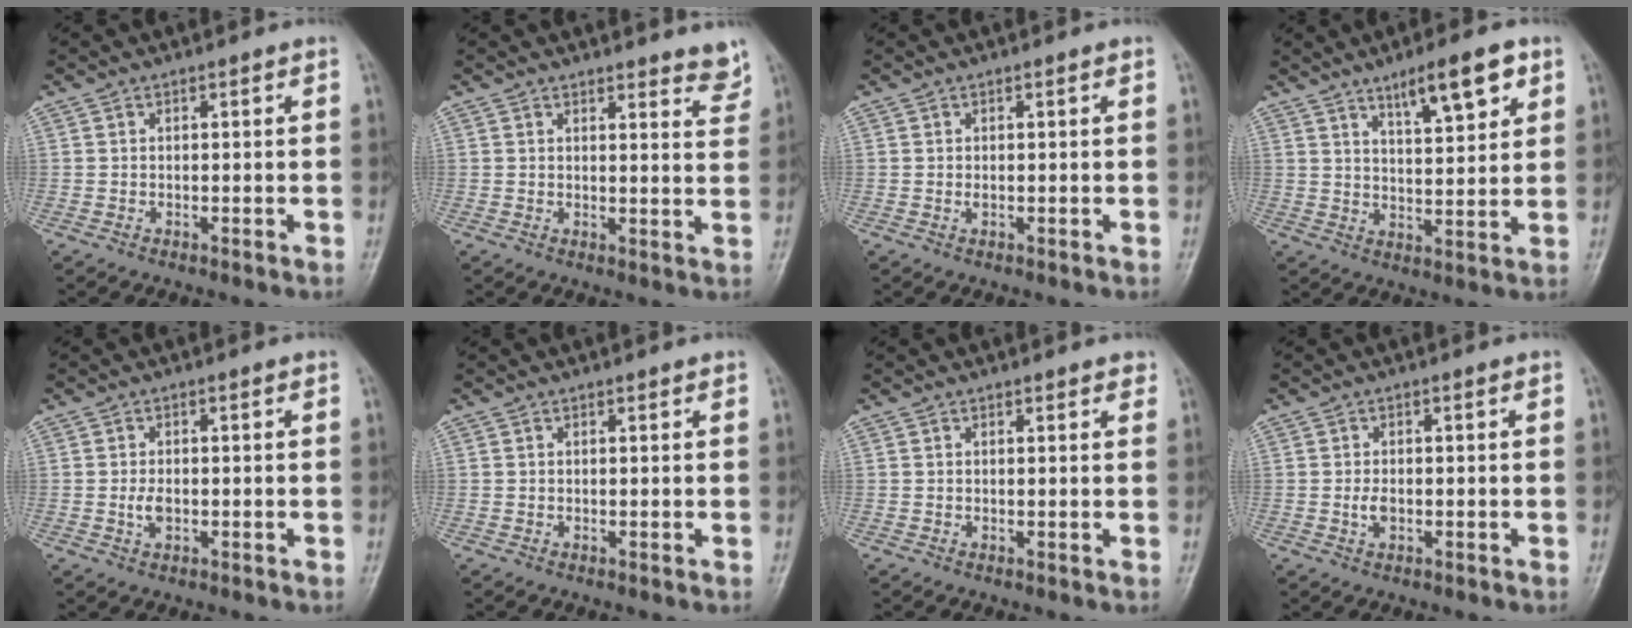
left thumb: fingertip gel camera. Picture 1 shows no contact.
{"total": 4.6, "force": [4.1, 1.1, 1.8], "torque": [-0.004, -0.031, 0.041]}
{"total": 0.8, "force": [0.1, 0.3, 0.7], "torque": [-0.014, 0.002, 0.005]}
{"total": 9.6, "force": [5.6, 2.5, 7.3], "torque": [-0.102, -0.029, 0.092]}
{"total": 2.3, "force": [-0.3, 1.3, 1.9], "torque": [-0.038, -0.002, -0.006]}
{"total": 0.7, "force": [0.5, 0.2, 0.3], "torque": [-0.006, -0.001, 0.006]}
{"total": 1.9, "force": [1.4, 0.7, 0.9], "torque": [-0.001, -0.002, 0.012]}
{"total": 1.9, "force": [-0.2, 1.0, 1.6], "torque": [-0.029, -0.001, -0.004]}